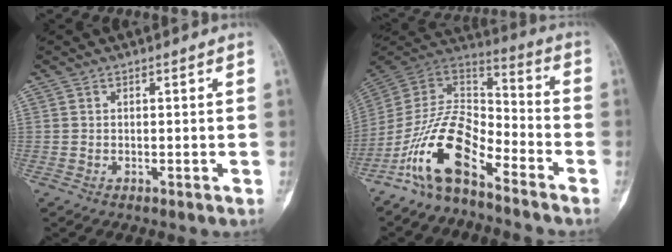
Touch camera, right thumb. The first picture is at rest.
{"total": 15.3, "force": [-9.4, 6.3, 10.3], "torque": [-0.180, 0.091, -0.185]}